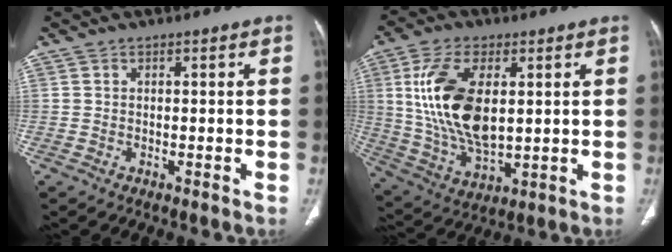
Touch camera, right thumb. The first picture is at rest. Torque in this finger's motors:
{"motor_torque": [1.76, 2.49, 1.96, 0.50, 0.68]}